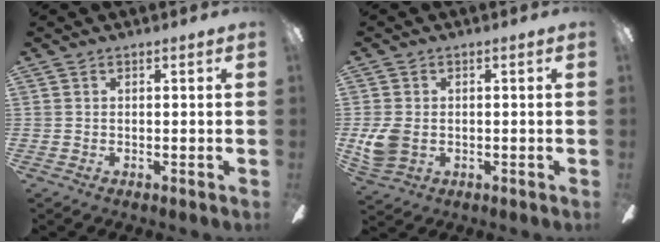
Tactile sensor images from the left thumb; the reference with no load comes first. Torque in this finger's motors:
{"motor_torque": [0.04, 0.14, 0.19, -0.28, 0.04]}